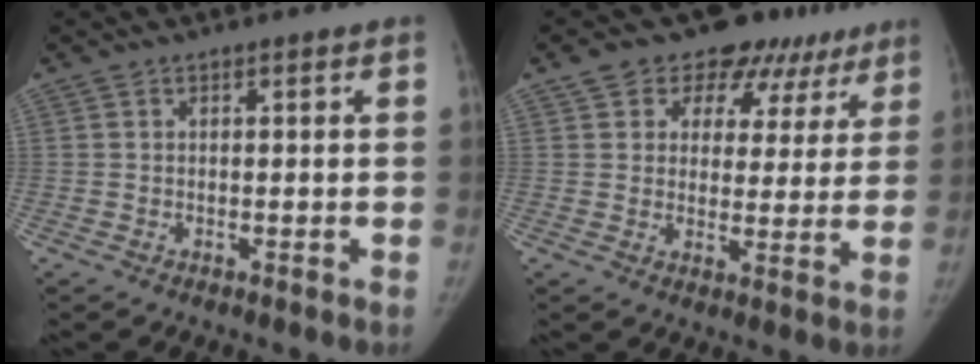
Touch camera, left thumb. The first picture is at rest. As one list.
[{"total": 14.5, "force": [9.1, 9.5, 5.9], "torque": [-0.022, -0.016, 0.116]}]